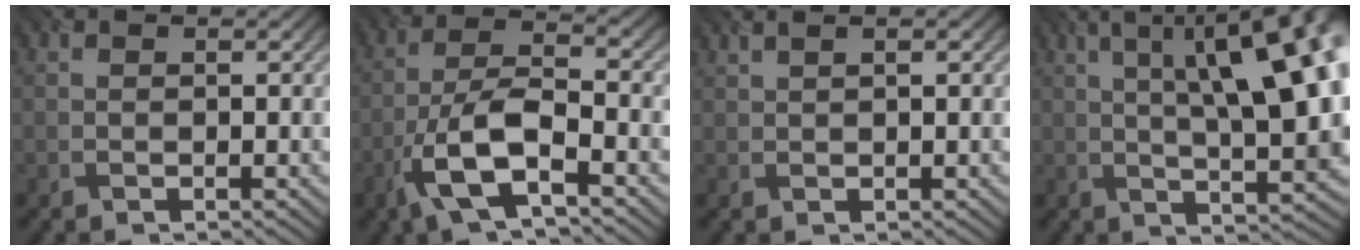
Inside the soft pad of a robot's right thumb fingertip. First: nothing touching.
{"total": 9.6, "force": [-4.8, 3.2, 7.7], "torque": [-0.158, 0.003, -0.102]}
{"total": 1.9, "force": [1.4, 0.3, 1.3], "torque": [-0.023, 0.001, 0.024]}
{"total": 18.2, "force": [4.8, 6.4, 16.4], "torque": [-0.212, 0.049, 0.064]}